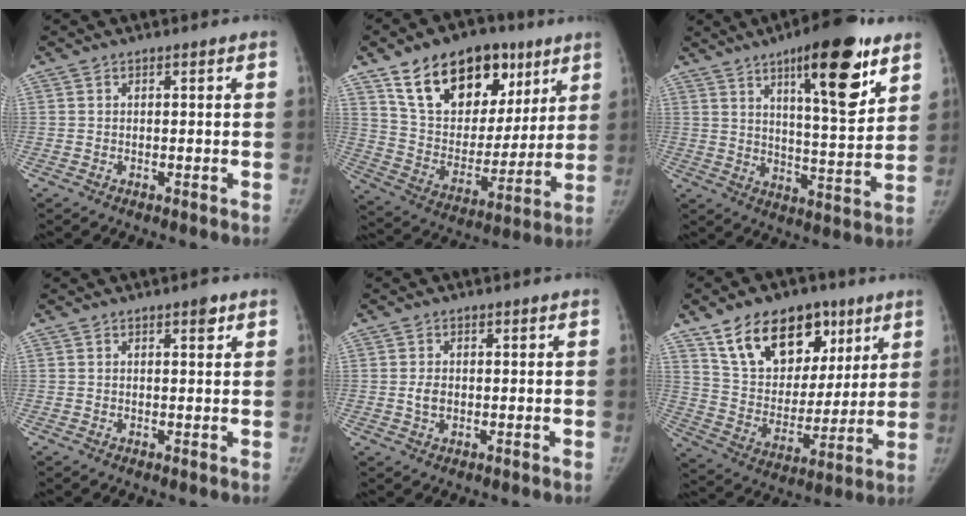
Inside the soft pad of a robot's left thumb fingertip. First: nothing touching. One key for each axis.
{"total": 23.8, "fx": 13.2, "fy": 14.7, "fz": 13.3, "tx": -0.172, "ty": -0.027, "tz": 0.229}
{"total": 18.0, "fx": 9.8, "fy": 4.8, "fz": 14.3, "tx": -0.177, "ty": -0.054, "tz": 0.146}
{"total": 1.5, "fx": 0.8, "fy": 0.6, "fz": 1.0, "tx": -0.008, "ty": -0.001, "tz": 0.009}
{"total": 2.3, "fx": 0.0, "fy": 1.7, "fz": 1.6, "tx": -0.025, "ty": 0.001, "tz": 0.000}
{"total": 20.5, "fx": 11.4, "fy": 13.1, "fz": 10.8, "tx": -0.129, "ty": -0.035, "tz": 0.198}